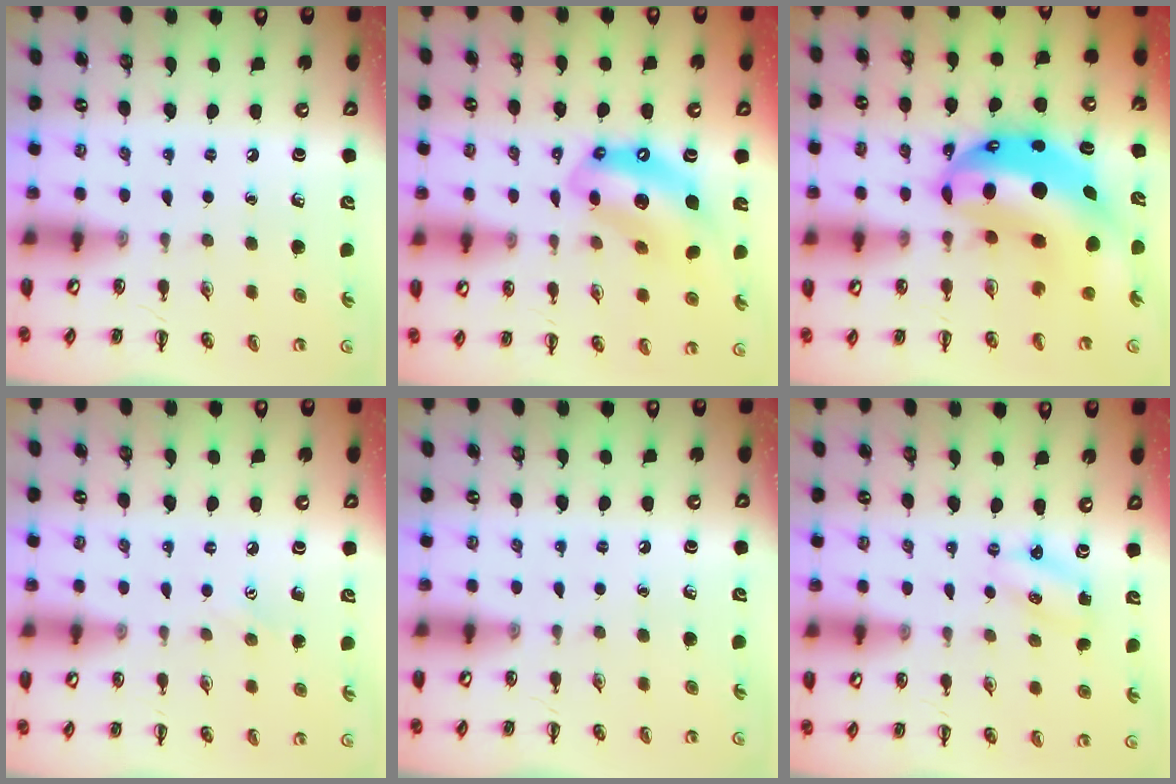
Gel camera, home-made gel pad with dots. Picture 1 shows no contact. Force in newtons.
{"total": 12.8, "press": 12.3, "slide": 3.5}
{"total": 14.6, "press": 14.1, "slide": 3.8}
{"total": 3.9, "press": 3.8, "slide": 1.0}
{"total": 0.0}
{"total": 2.4, "press": 2.3, "slide": 0.6}